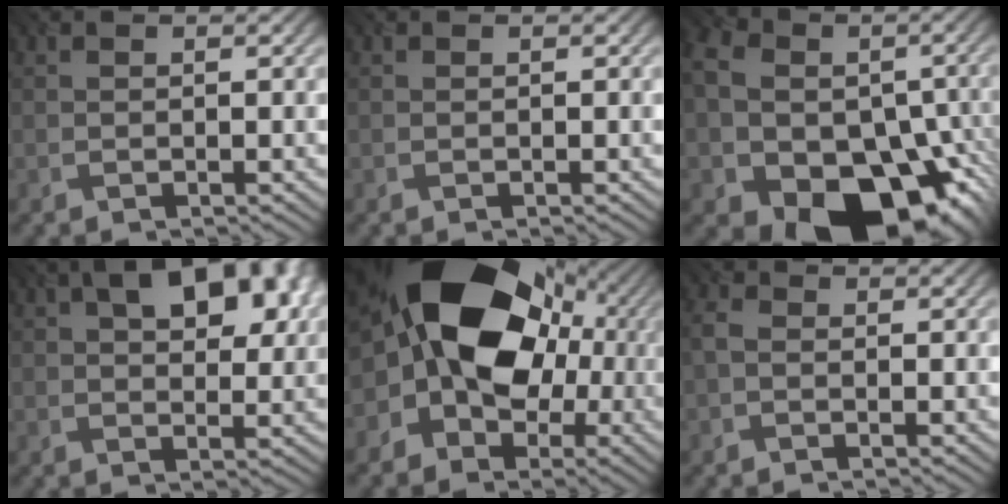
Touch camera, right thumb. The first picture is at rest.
{"total": 0.0}
{"total": 20.7, "force": [-6.4, 16.0, 11.5], "torque": [-0.201, -0.047, -0.107]}
{"total": 12.9, "force": [5.1, 7.0, 9.6], "torque": [-0.145, 0.024, 0.067]}
{"total": 17.9, "force": [0.7, 13.4, 11.8], "torque": [-0.154, 0.005, -0.009]}
{"total": 1.7, "force": [-0.5, 1.2, 1.1], "torque": [-0.030, 0.005, -0.017]}